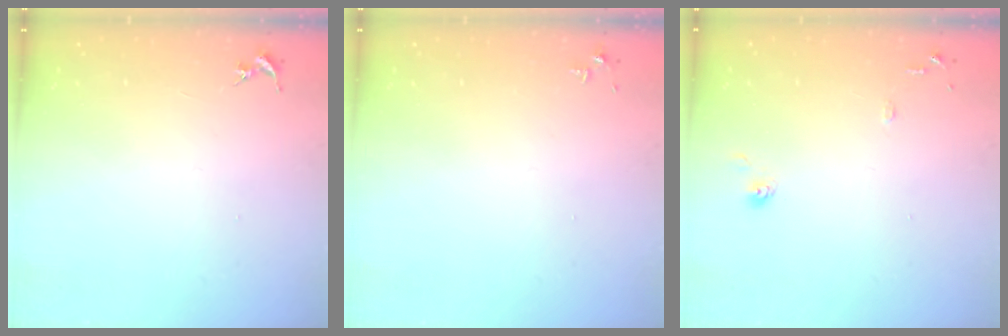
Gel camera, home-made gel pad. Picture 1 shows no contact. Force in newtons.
{"total": 3.1, "press": 3.1, "slide": 0.4}
{"total": 7.8, "press": 7.8, "slide": 0.6}